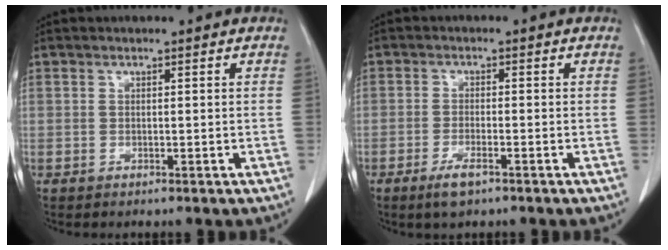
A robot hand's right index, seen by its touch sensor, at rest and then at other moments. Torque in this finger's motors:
{"motor_torque": [0.43, -0.30, 0.15, 0.04]}